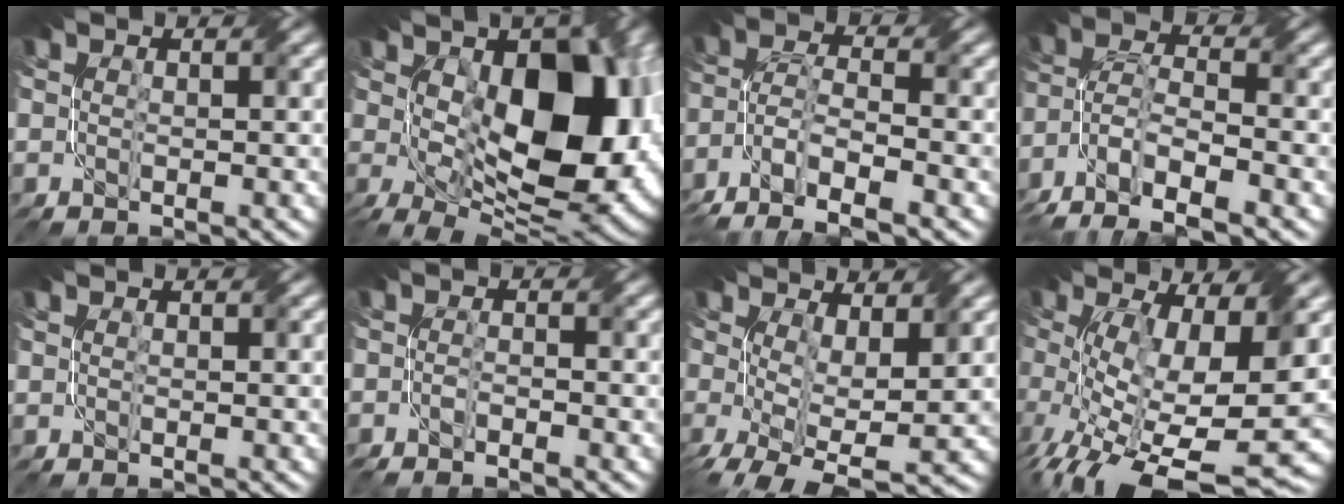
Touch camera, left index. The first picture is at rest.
{"total": 16.8, "force": [0.9, 8.8, 14.3], "torque": [-0.201, -0.018, 0.024]}
{"total": 6.9, "force": [-4.6, 2.2, 4.7], "torque": [-0.094, -0.003, -0.092]}
{"total": 7.7, "force": [-5.2, 2.6, 5.1], "torque": [-0.102, -0.005, -0.101]}
{"total": 0.0}
{"total": 1.8, "force": [-1.3, 0.3, 1.2], "torque": [-0.025, -0.005, -0.026]}
{"total": 7.2, "force": [-0.2, 3.2, 6.5], "torque": [-0.133, -0.022, 0.002]}
{"total": 13.3, "force": [-2.5, 5.0, 12.1], "torque": [-0.216, -0.033, -0.029]}